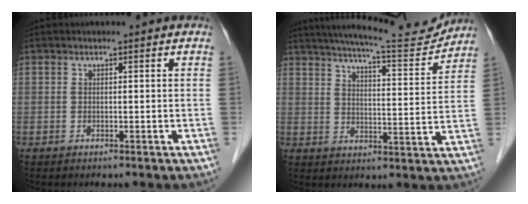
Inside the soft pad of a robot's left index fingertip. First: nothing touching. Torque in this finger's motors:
{"motor_torque": [0.75, -0.85, 0.24, 0.06]}